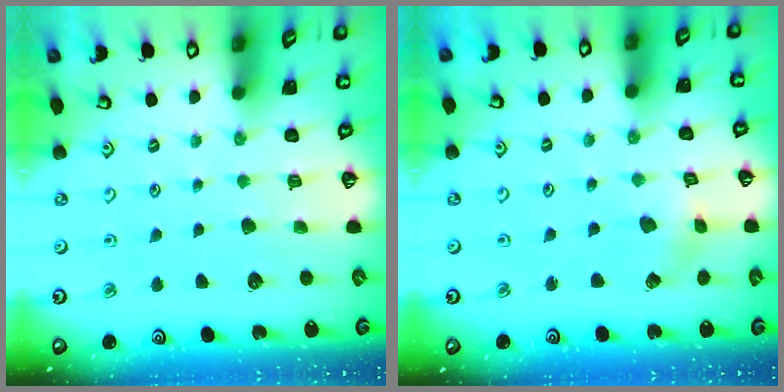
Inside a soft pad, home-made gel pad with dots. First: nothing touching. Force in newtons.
{"total": 2.6, "press": 2.6, "slide": 0.3}